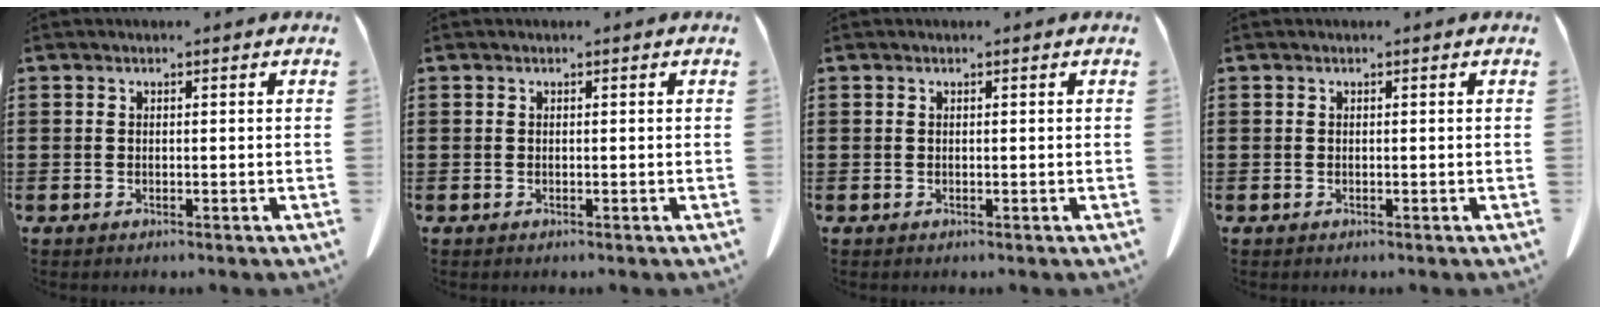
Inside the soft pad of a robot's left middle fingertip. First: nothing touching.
{"total": 0.0}
{"total": 0.0}
{"total": 0.0}